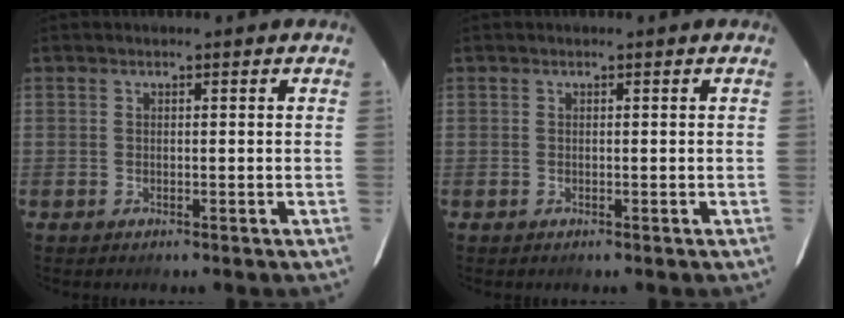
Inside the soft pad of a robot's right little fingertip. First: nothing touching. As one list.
[{"total": 0.0}]